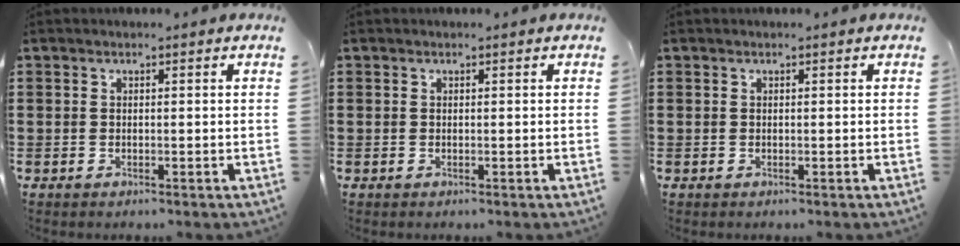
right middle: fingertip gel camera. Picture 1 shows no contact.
{"total": 0.0}
{"total": 0.0}